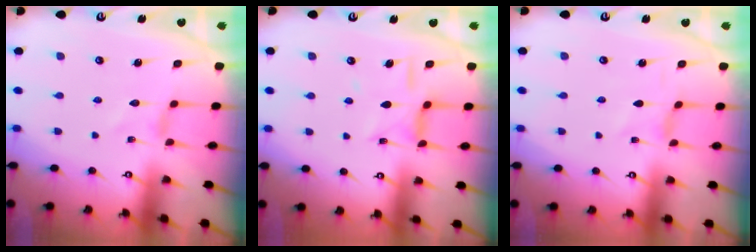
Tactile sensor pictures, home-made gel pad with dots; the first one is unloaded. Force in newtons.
{"total": 8.3, "press": 8.3, "slide": 0.5}
{"total": 0.0}